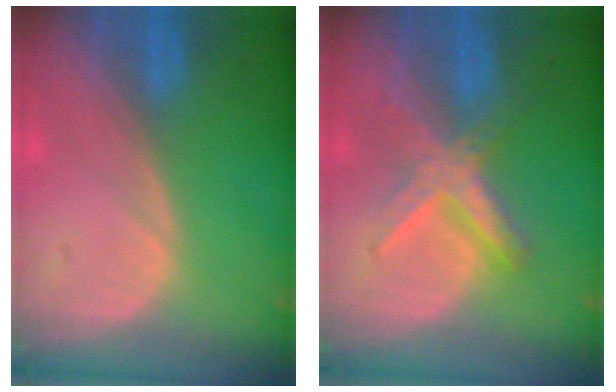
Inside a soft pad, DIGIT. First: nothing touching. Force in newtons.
{"total": 6.1, "press": 6.1, "slide": 0.2}